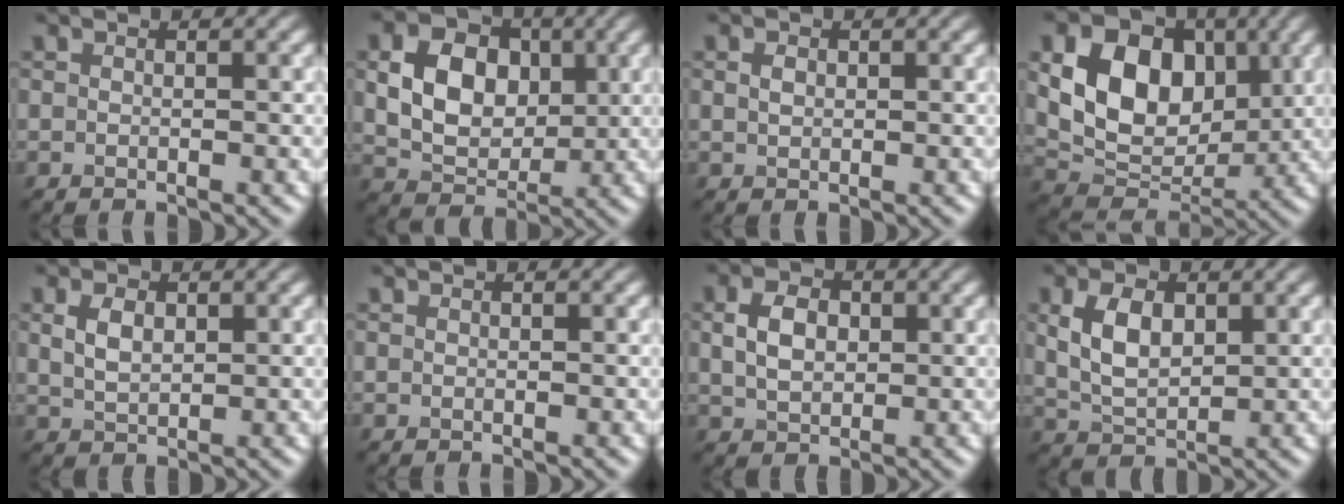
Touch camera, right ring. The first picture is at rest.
{"total": 7.2, "force": [1.3, 5.4, 4.6], "torque": [-0.090, 0.002, 0.019]}
{"total": 1.1, "force": [0.3, 0.8, 0.7], "torque": [-0.015, 0.001, 0.006]}
{"total": 10.4, "force": [2.2, 7.5, 6.8], "torque": [-0.132, -0.003, 0.036]}
{"total": 2.5, "force": [0.9, 1.5, 1.7], "torque": [-0.040, 0.000, 0.020]}
{"total": 0.0}
{"total": 3.7, "force": [0.8, 2.6, 2.5], "torque": [-0.053, 0.004, 0.013]}
{"total": 4.7, "force": [1.4, 2.8, 3.5], "torque": [-0.081, 0.003, 0.029]}